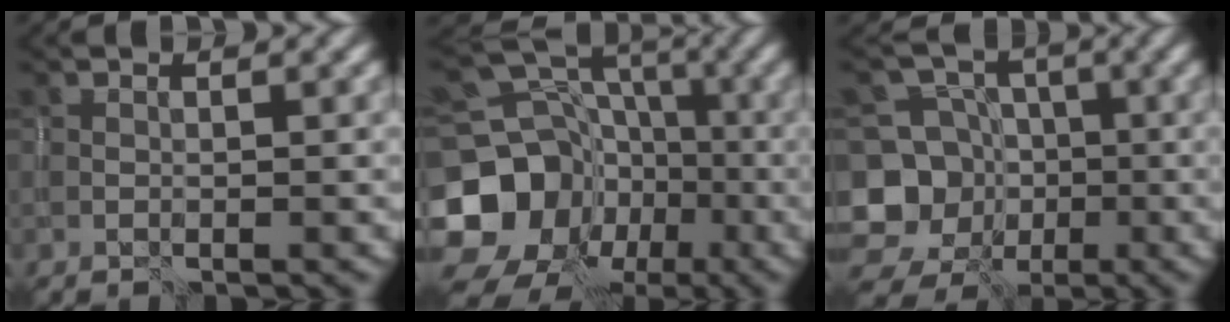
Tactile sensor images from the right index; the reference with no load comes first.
{"total": 11.9, "force": [-4.2, 10.4, 4.0], "torque": [-0.097, -0.003, -0.077]}
{"total": 8.2, "force": [-3.0, 7.4, 1.6], "torque": [-0.015, 0.011, -0.068]}